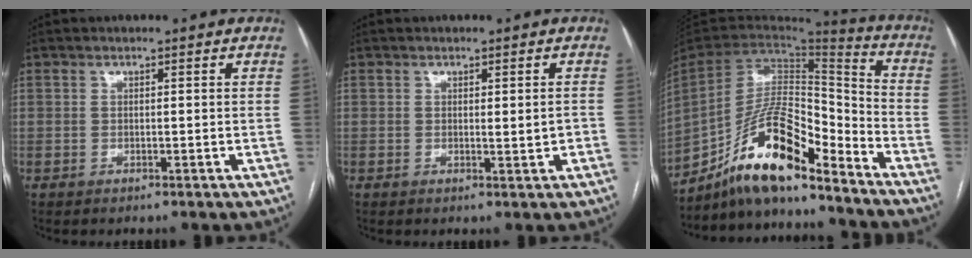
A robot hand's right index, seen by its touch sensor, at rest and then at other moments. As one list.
[{"total": 1.7, "force": [-0.1, 0.3, 1.7], "torque": [-0.024, -0.001, 0.003]}, {"total": 16.4, "force": [-12.5, 3.7, 9.9], "torque": [-0.183, 0.022, -0.226]}]